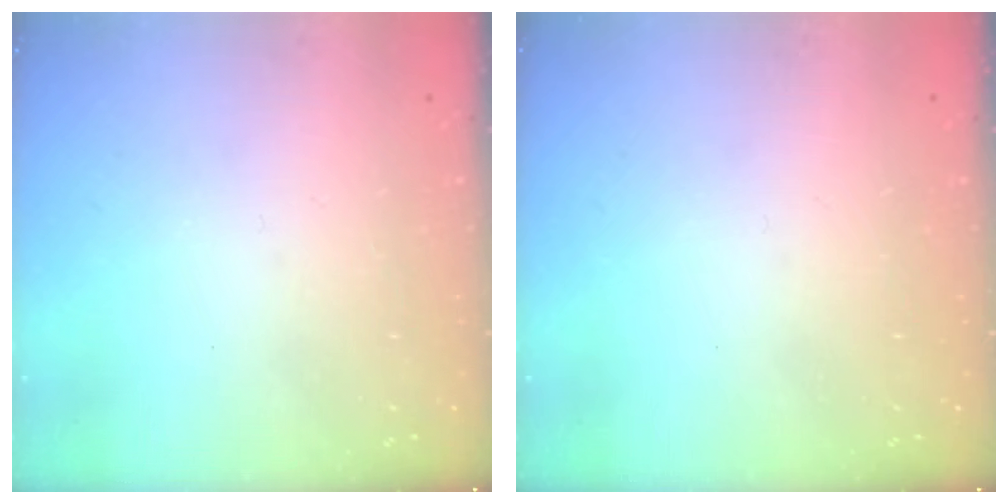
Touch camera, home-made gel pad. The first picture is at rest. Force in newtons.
{"total": 0.0}